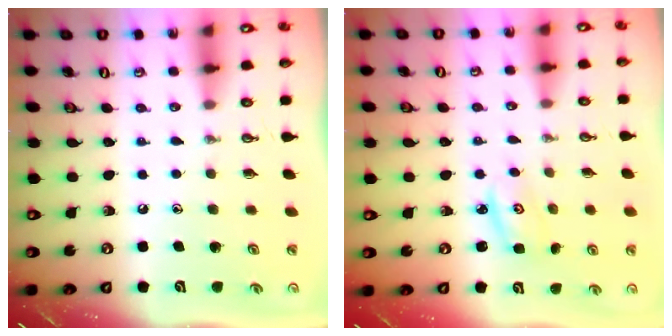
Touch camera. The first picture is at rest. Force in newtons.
{"total": 2.4, "press": 2.4, "slide": 0.2}